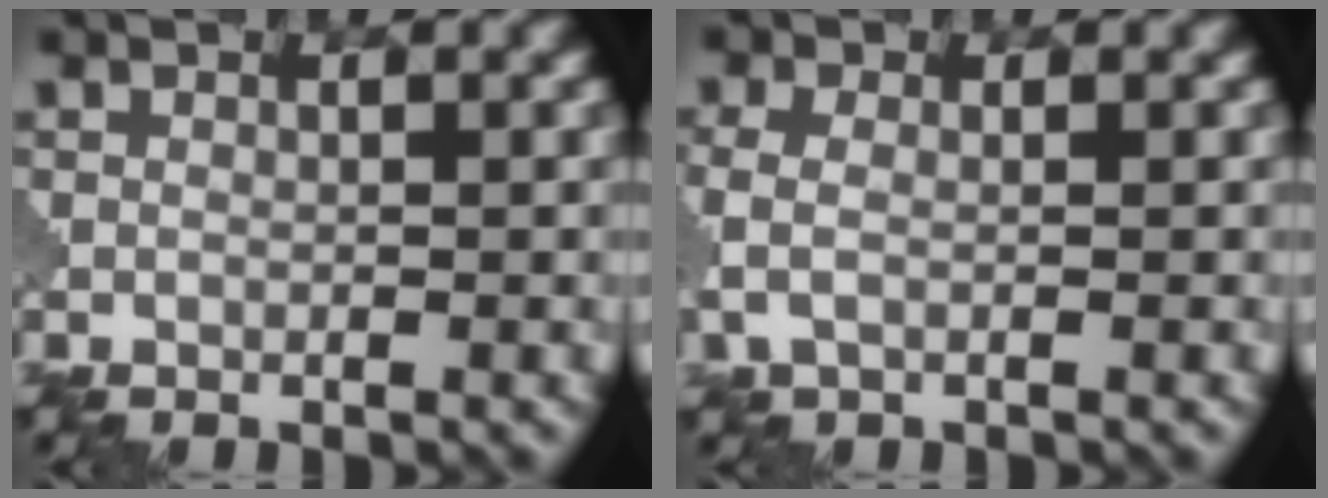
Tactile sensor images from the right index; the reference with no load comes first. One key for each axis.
{"total": 2.6, "fx": -0.1, "fy": 1.6, "fz": 2.0, "tx": -0.055, "ty": -0.001, "tz": -0.009}